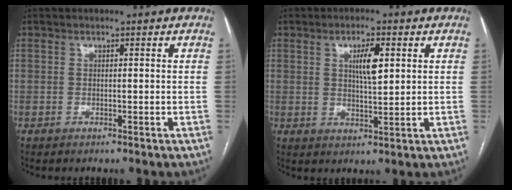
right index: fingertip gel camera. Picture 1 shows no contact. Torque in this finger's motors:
{"motor_torque": [0.28, 0.18, 0.21, 0.06]}